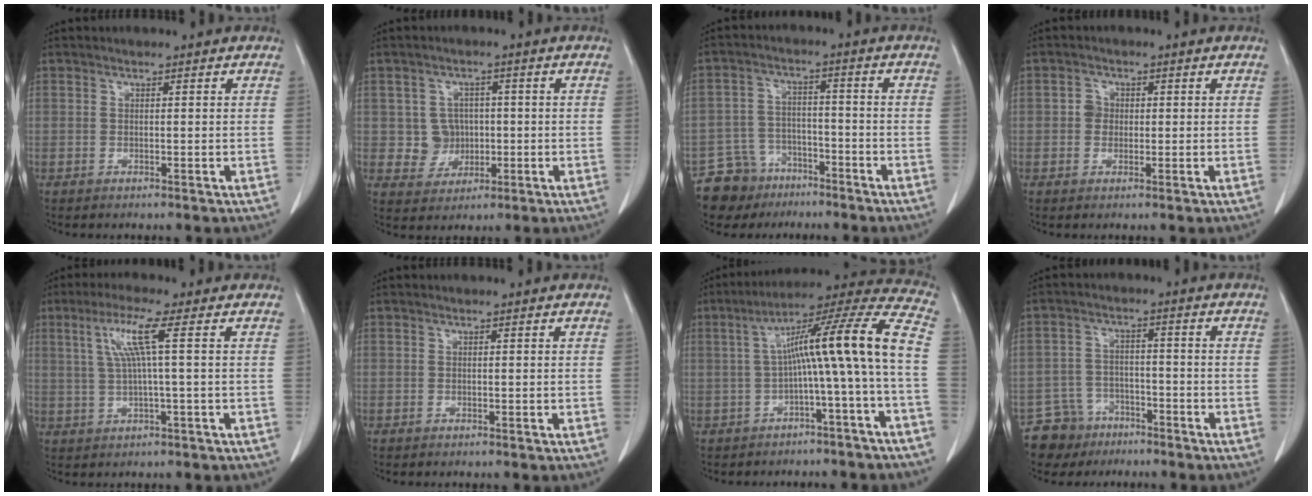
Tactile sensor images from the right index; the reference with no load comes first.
{"total": 4.8, "force": [0.0, 4.7, 1.2], "torque": [-0.011, 0.011, 0.007]}
{"total": 8.2, "force": [-6.0, 5.6, 0.3], "torque": [-0.008, 0.023, -0.103]}
{"total": 2.1, "force": [0.1, 1.9, 0.8], "torque": [-0.008, 0.005, -0.001]}
{"total": 6.1, "force": [1.7, -0.8, 5.8], "torque": [-0.118, 0.012, 0.039]}
{"total": 0.0}
{"total": 14.2, "force": [-1.5, -1.3, 14.1], "torque": [-0.203, 0.041, -0.029]}
{"total": 6.7, "force": [-4.9, 4.7, -0.1], "torque": [0.003, 0.009, -0.086]}